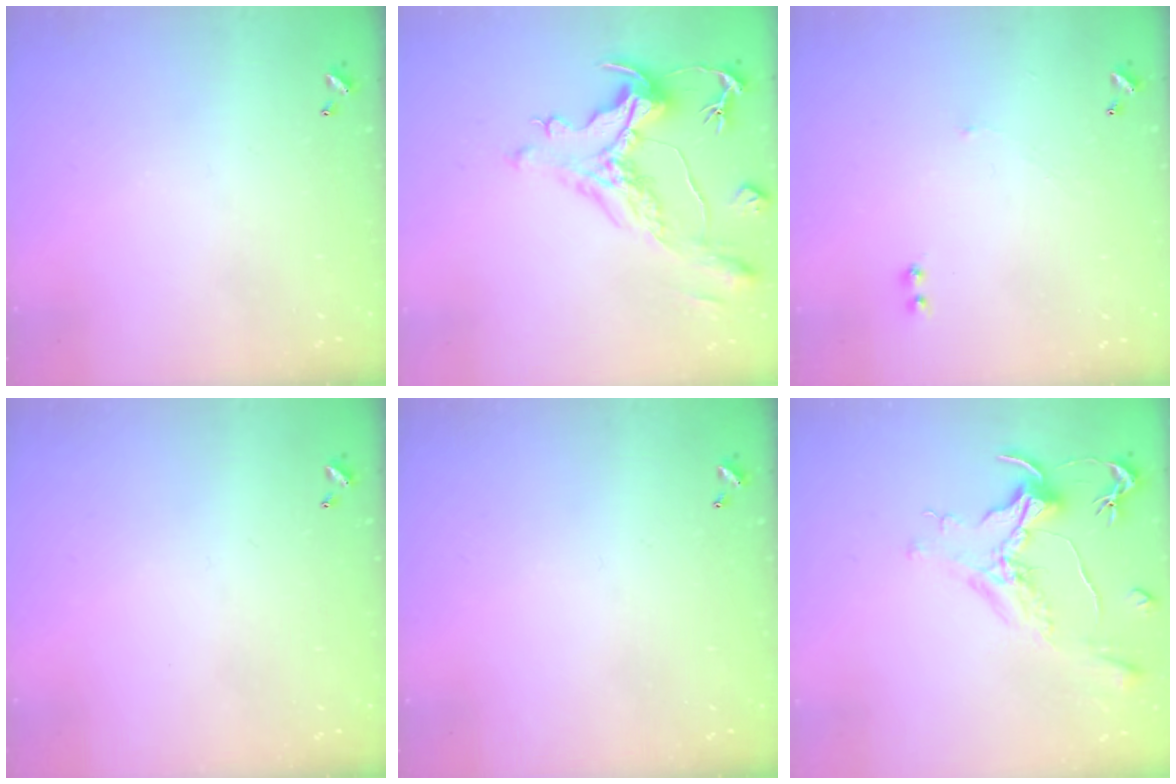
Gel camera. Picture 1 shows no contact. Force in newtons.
{"total": 1.9, "press": 0.9, "slide": 1.6}
{"total": 1.6, "press": 1.5, "slide": 0.6}
{"total": 0.0}
{"total": 0.0}
{"total": 1.6, "press": 1.3, "slide": 0.9}